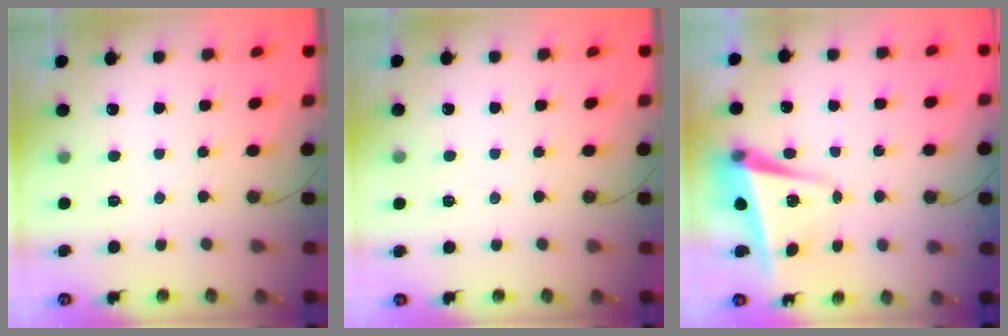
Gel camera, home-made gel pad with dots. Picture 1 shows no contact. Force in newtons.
{"total": 3.8, "press": 1.4, "slide": 3.6}
{"total": 5.3, "press": 5.2, "slide": 1.1}